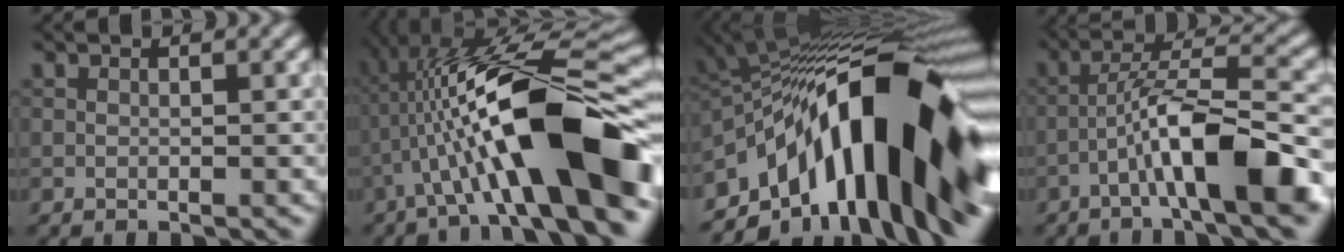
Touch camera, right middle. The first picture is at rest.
{"total": 13.3, "force": [-2.7, 3.1, 12.6], "torque": [-0.213, 0.041, -0.037]}
{"total": 16.8, "force": [-4.2, 7.2, 14.6], "torque": [-0.208, 0.054, -0.092]}
{"total": 9.0, "force": [-4.1, 1.5, 7.9], "torque": [-0.145, 0.034, -0.065]}